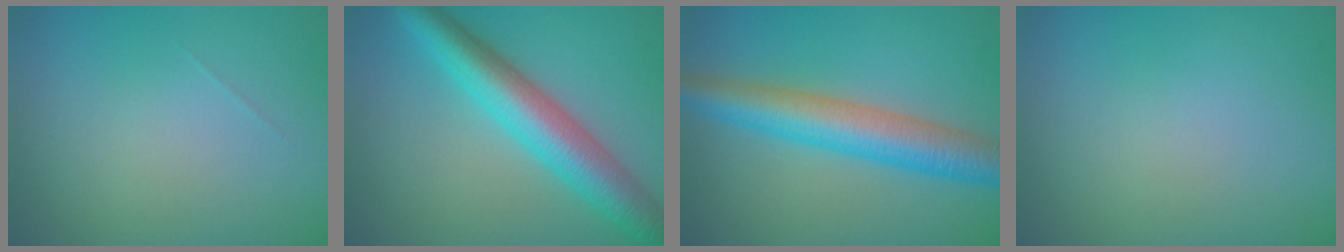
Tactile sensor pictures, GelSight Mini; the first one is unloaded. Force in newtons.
{"total": 6.8, "press": 6.8, "slide": 0.3}
{"total": 6.6, "press": 6.6, "slide": 0.1}
{"total": 0.0}